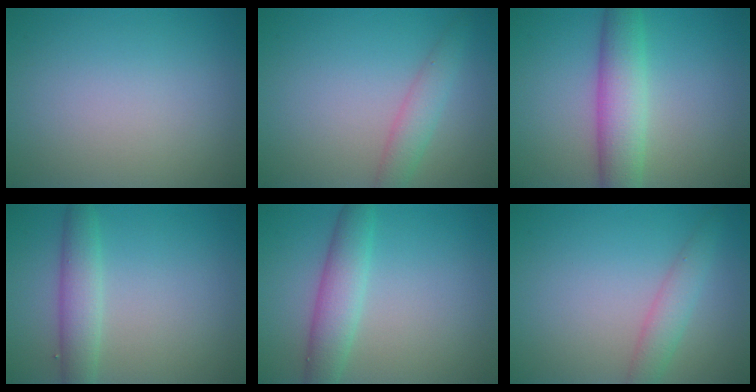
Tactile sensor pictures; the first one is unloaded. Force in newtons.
{"total": 2.4, "press": 2.4, "slide": 0.1}
{"total": 5.3, "press": 5.3, "slide": 0.2}
{"total": 3.2, "press": 3.2, "slide": 0.2}
{"total": 3.9, "press": 3.9, "slide": 0.1}
{"total": 2.4, "press": 2.4, "slide": 0.1}